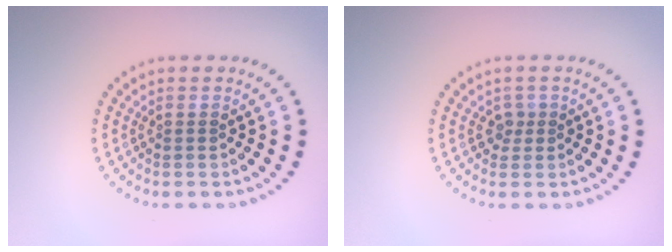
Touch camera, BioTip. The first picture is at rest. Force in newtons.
{"total": 1.2, "press": 0.9, "slide": 0.8}